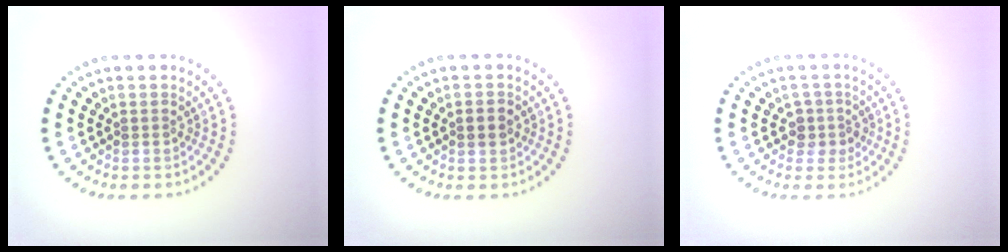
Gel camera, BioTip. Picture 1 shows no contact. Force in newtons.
{"total": 1.3, "press": 1.3, "slide": 0.1}
{"total": 2.0, "press": 1.6, "slide": 1.2}